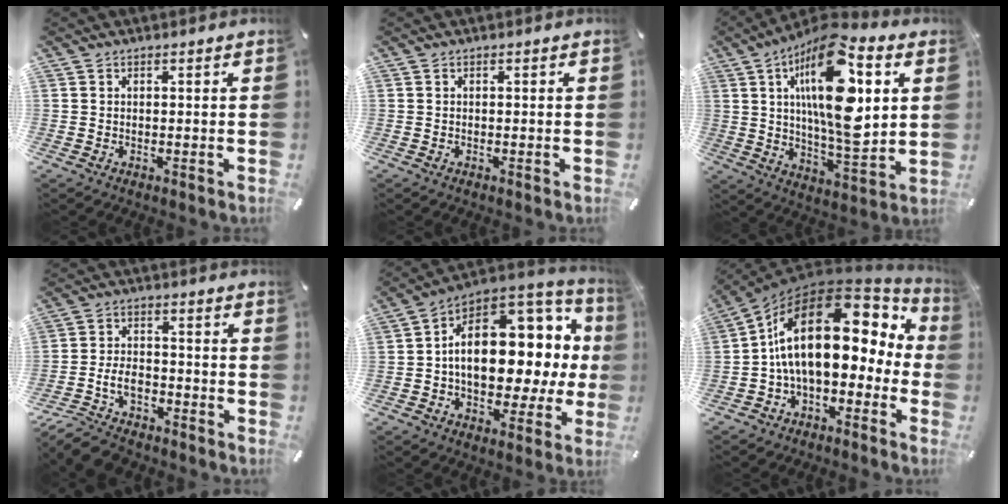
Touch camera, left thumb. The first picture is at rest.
{"total": 0.0}
{"total": 23.8, "force": [6.8, 9.3, 20.9], "torque": [-0.382, -0.036, 0.096]}
{"total": 9.1, "force": [-6.0, 5.1, 4.5], "torque": [-0.094, 0.028, -0.115]}
{"total": 17.9, "force": [2.7, 12.1, 12.9], "torque": [-0.189, -0.038, 0.050]}
{"total": 20.2, "force": [3.8, 11.1, 16.4], "torque": [-0.309, -0.026, 0.064]}